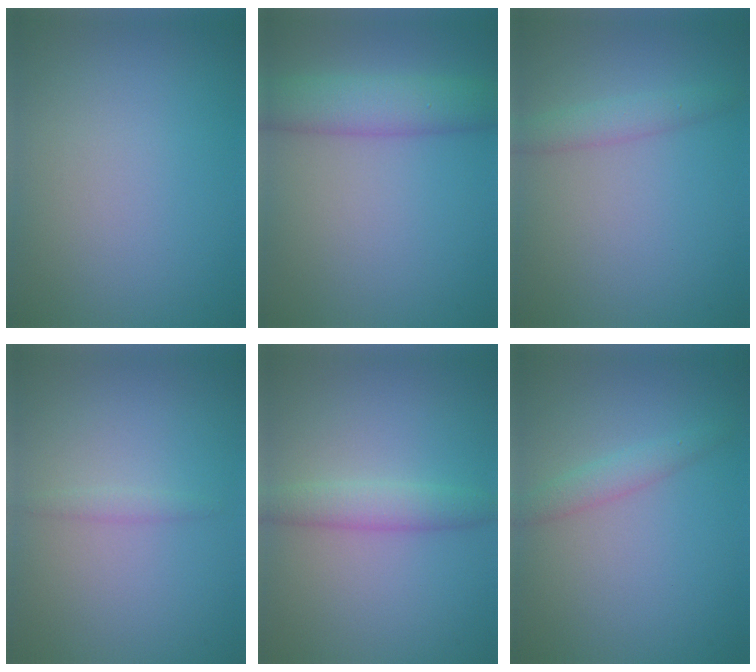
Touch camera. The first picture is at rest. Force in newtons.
{"total": 4.6, "press": 4.6, "slide": 0.1}
{"total": 1.8, "press": 1.8, "slide": 0.0}
{"total": 0.9, "press": 0.9, "slide": 0.0}
{"total": 2.6, "press": 2.6, "slide": 0.1}
{"total": 1.6, "press": 1.6, "slide": 0.0}